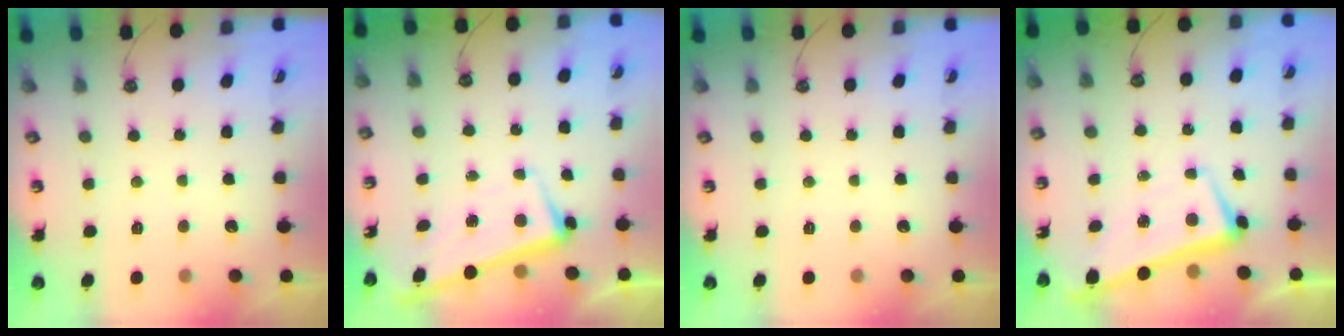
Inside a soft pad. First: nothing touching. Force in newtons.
{"total": 2.4, "press": 2.2, "slide": 0.9}
{"total": 0.0}
{"total": 2.1, "press": 2.0, "slide": 0.6}